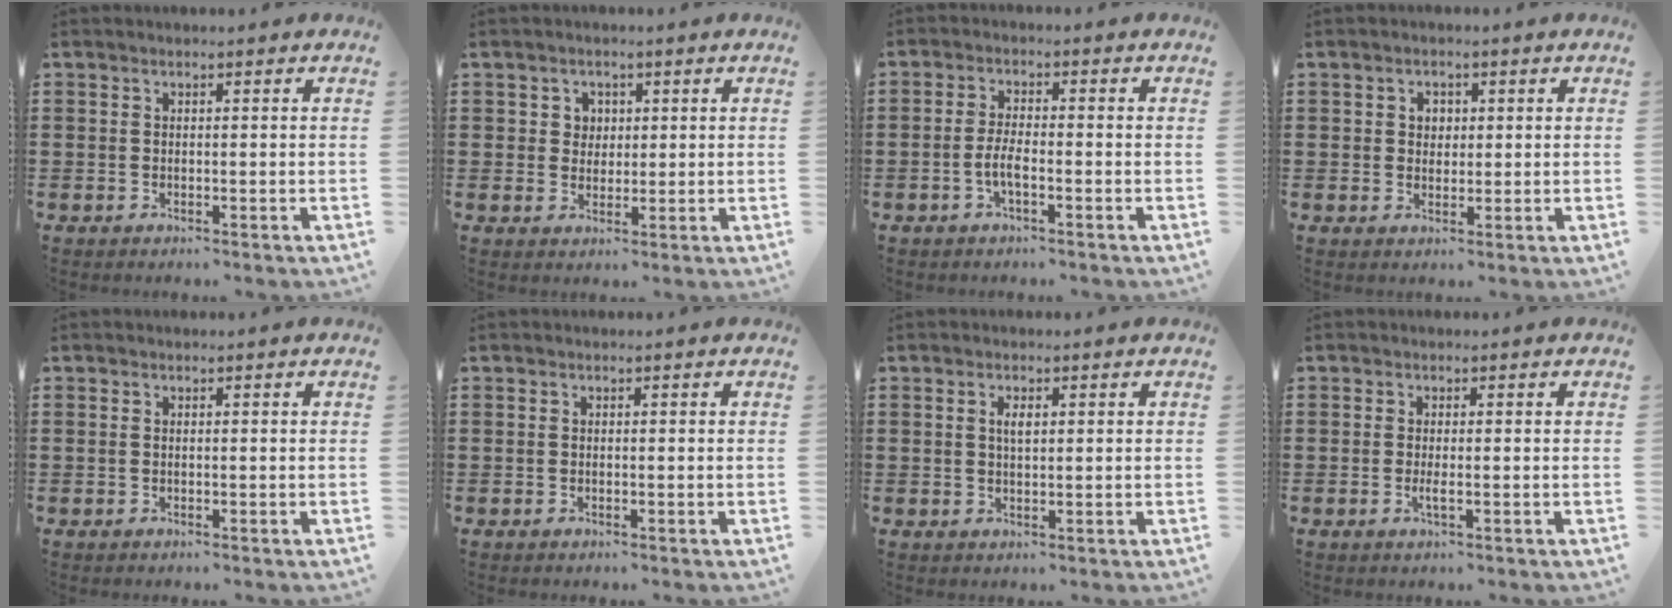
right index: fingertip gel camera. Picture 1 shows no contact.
{"total": 2.5, "force": [0.7, 2.4, 0.6], "torque": [-0.022, 0.011, 0.010]}
{"total": 3.2, "force": [-1.3, 0.7, 2.9], "torque": [-0.064, -0.002, -0.028]}
{"total": 2.0, "force": [0.5, 1.7, 0.8], "torque": [-0.021, 0.012, 0.007]}
{"total": 0.0}
{"total": 0.0}
{"total": 1.9, "force": [0.4, 0.7, 1.7], "torque": [-0.035, 0.004, 0.006]}
{"total": 1.4, "force": [-0.4, 0.3, 1.4], "torque": [-0.033, -0.004, -0.009]}